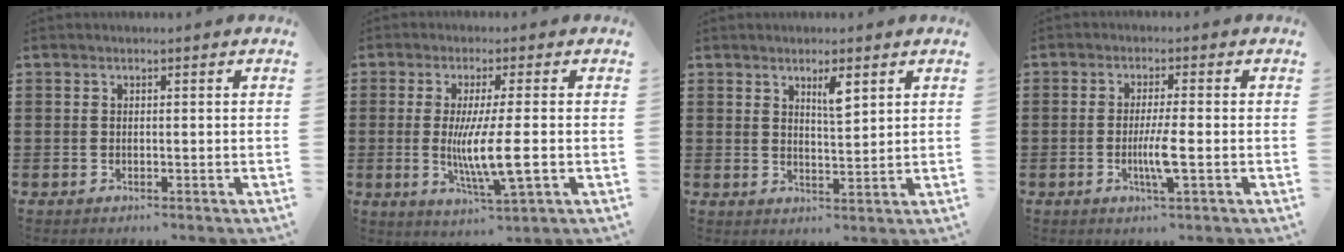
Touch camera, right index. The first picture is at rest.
{"total": 8.7, "force": [-1.0, 0.9, 8.6], "torque": [-0.169, -0.016, -0.023]}
{"total": 3.6, "force": [2.2, 0.8, 2.7], "torque": [-0.041, -0.002, 0.034]}
{"total": 4.5, "force": [-1.1, 0.1, 4.4], "torque": [-0.085, -0.011, -0.022]}